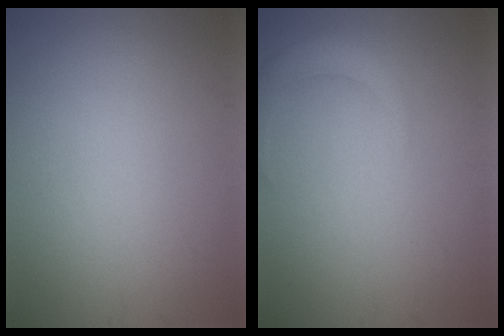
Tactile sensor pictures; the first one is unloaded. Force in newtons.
{"total": 2.4, "press": 2.4, "slide": 0.3}